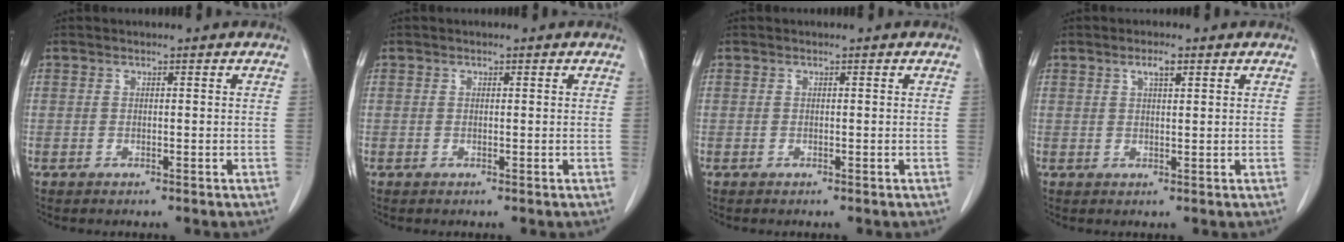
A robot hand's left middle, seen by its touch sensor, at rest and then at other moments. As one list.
[{"total": 0.0}, {"total": 0.0}, {"total": 2.3, "force": [1.3, 0.5, 1.8], "torque": [-0.034, 0.003, 0.023]}]